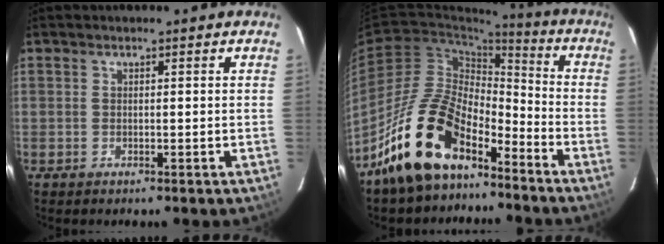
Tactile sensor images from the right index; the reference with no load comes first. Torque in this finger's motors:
{"motor_torque": [1.08, -1.06, 1.05, 0.21]}